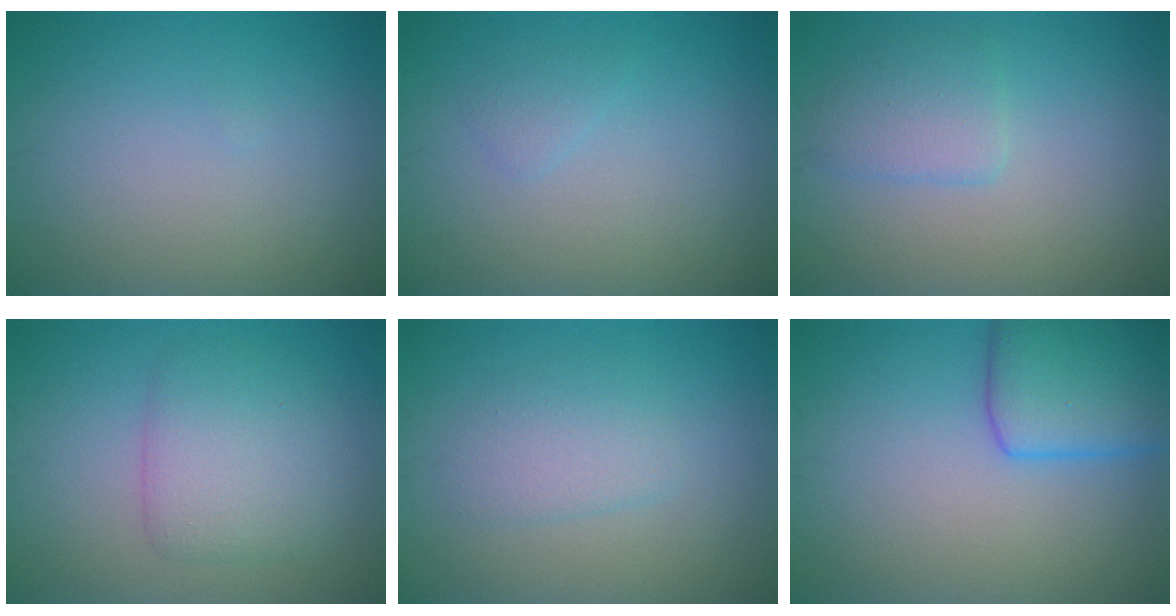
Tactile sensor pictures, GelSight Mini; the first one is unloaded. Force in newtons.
{"total": 0.9, "press": 0.9, "slide": 0.0}
{"total": 2.4, "press": 2.4, "slide": 0.2}
{"total": 4.2, "press": 4.2, "slide": 0.3}
{"total": 2.4, "press": 2.4, "slide": 0.1}
{"total": 5.9, "press": 5.9, "slide": 0.1}